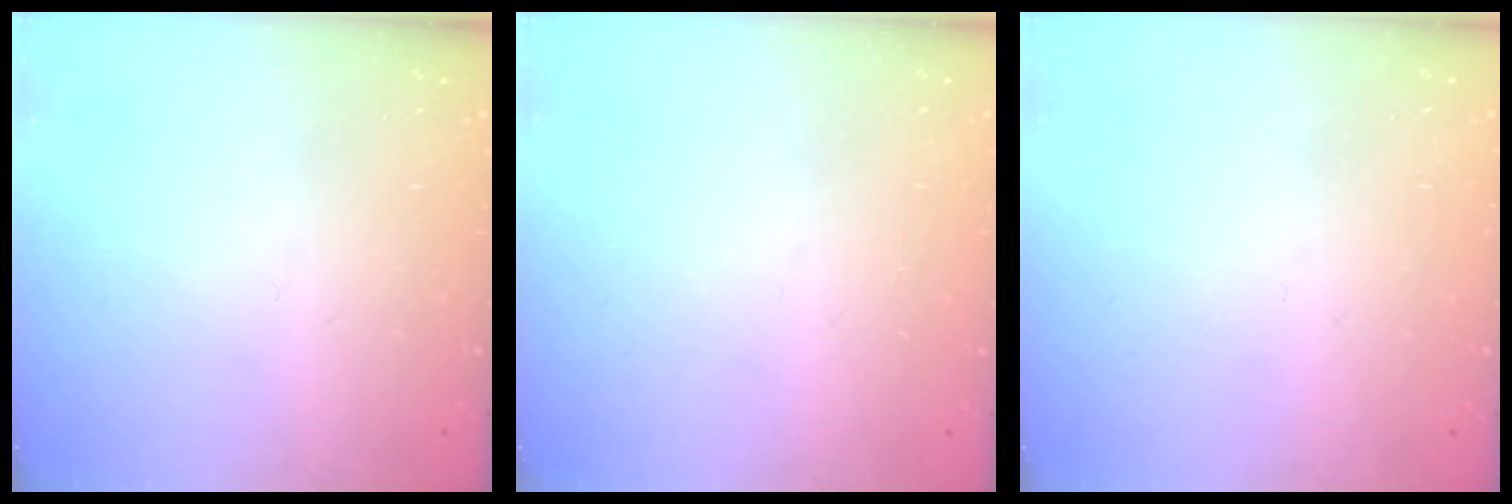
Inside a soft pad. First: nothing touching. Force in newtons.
{"total": 0.0}
{"total": 0.0}